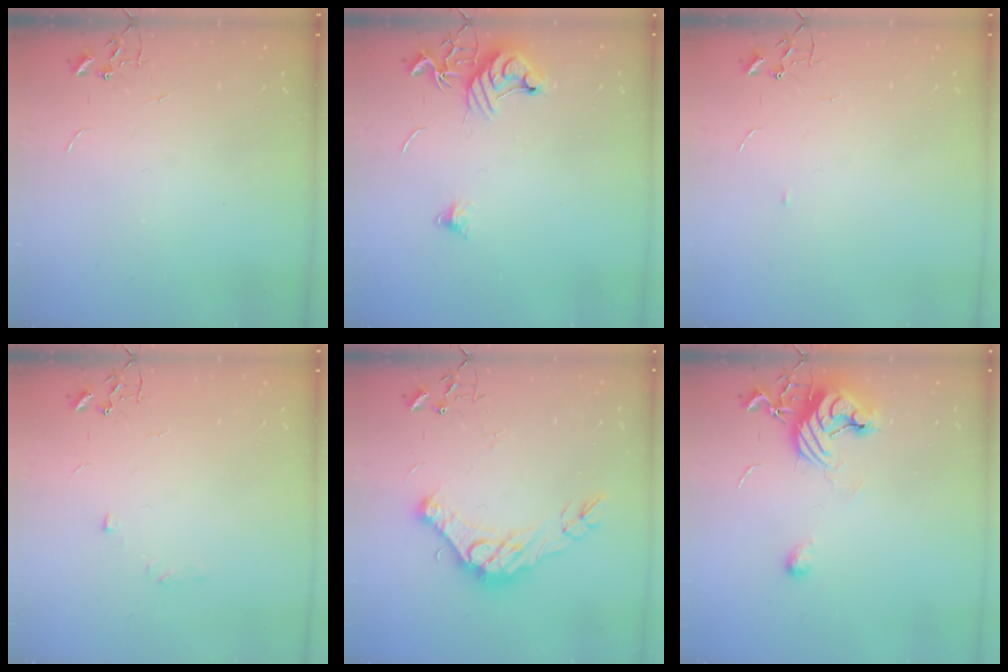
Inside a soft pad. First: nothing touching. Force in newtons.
{"total": 9.6, "press": 9.6, "slide": 0.9}
{"total": 3.4, "press": 3.3, "slide": 0.5}
{"total": 5.6, "press": 5.6, "slide": 0.7}
{"total": 15.0, "press": 14.9, "slide": 1.7}
{"total": 11.3, "press": 11.3, "slide": 0.9}